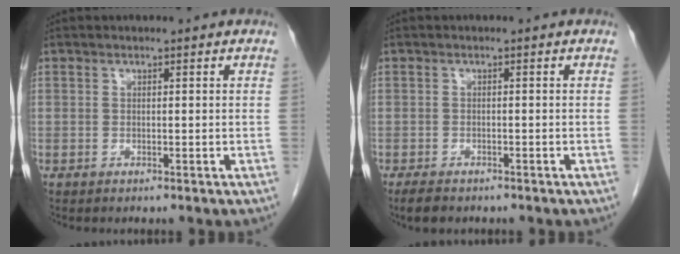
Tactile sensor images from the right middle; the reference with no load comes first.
{"total": 3.1, "force": [-2.4, 1.2, 1.5], "torque": [-0.029, -0.005, -0.034]}